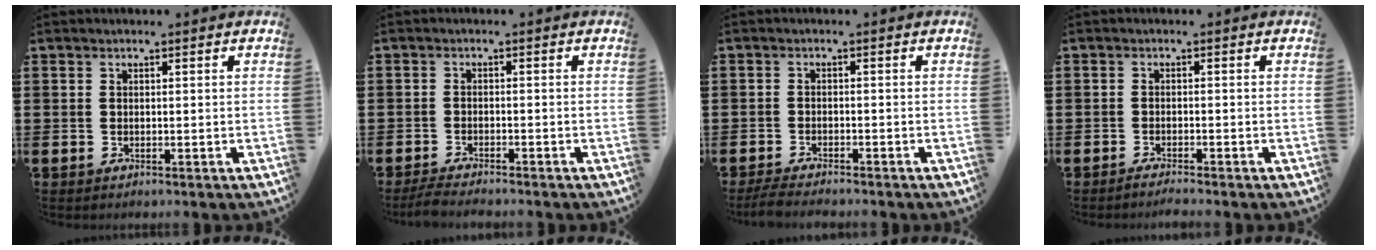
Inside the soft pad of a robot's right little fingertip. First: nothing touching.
{"total": 1.9, "force": [-1.8, 0.1, 0.7], "torque": [-0.012, 0.005, -0.035]}
{"total": 2.0, "force": [-1.9, 0.1, 0.7], "torque": [-0.011, 0.005, -0.037]}
{"total": 1.1, "force": [-1.0, -0.1, 0.4], "torque": [-0.007, -0.002, -0.020]}